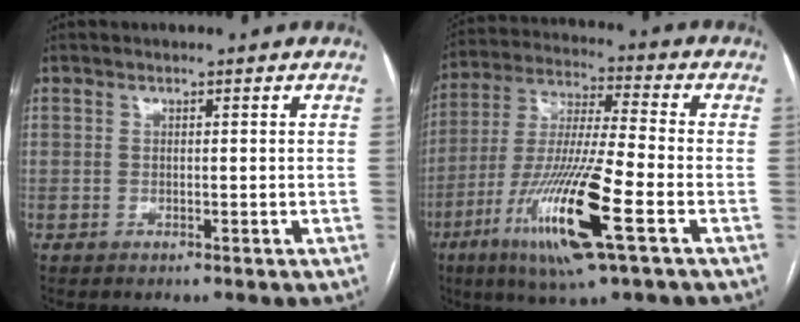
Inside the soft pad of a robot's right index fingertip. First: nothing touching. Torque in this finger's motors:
{"motor_torque": [1.31, -0.83, 0.54, 0.18]}